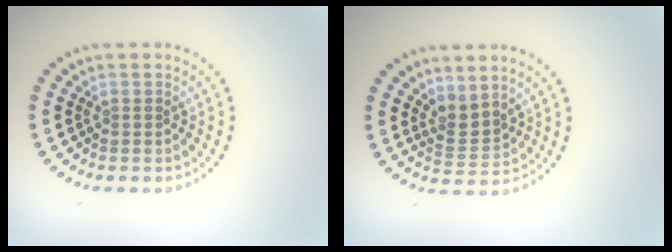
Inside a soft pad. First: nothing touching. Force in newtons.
{"total": 2.1, "press": 1.5, "slide": 1.6}